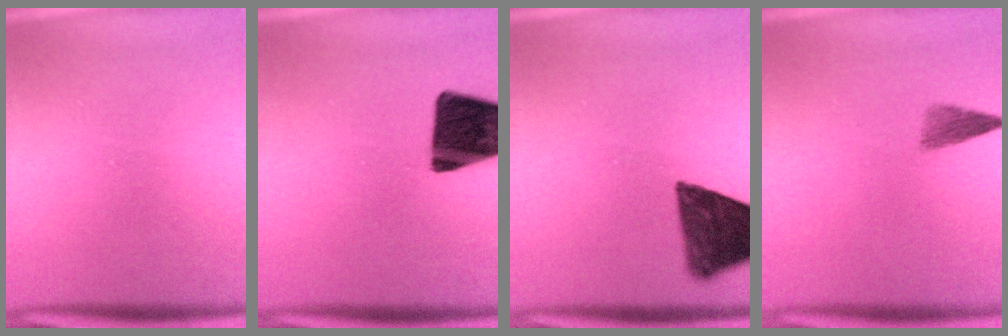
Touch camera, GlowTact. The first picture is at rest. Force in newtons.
{"total": 15.6}
{"total": 11.5}
{"total": 2.2}